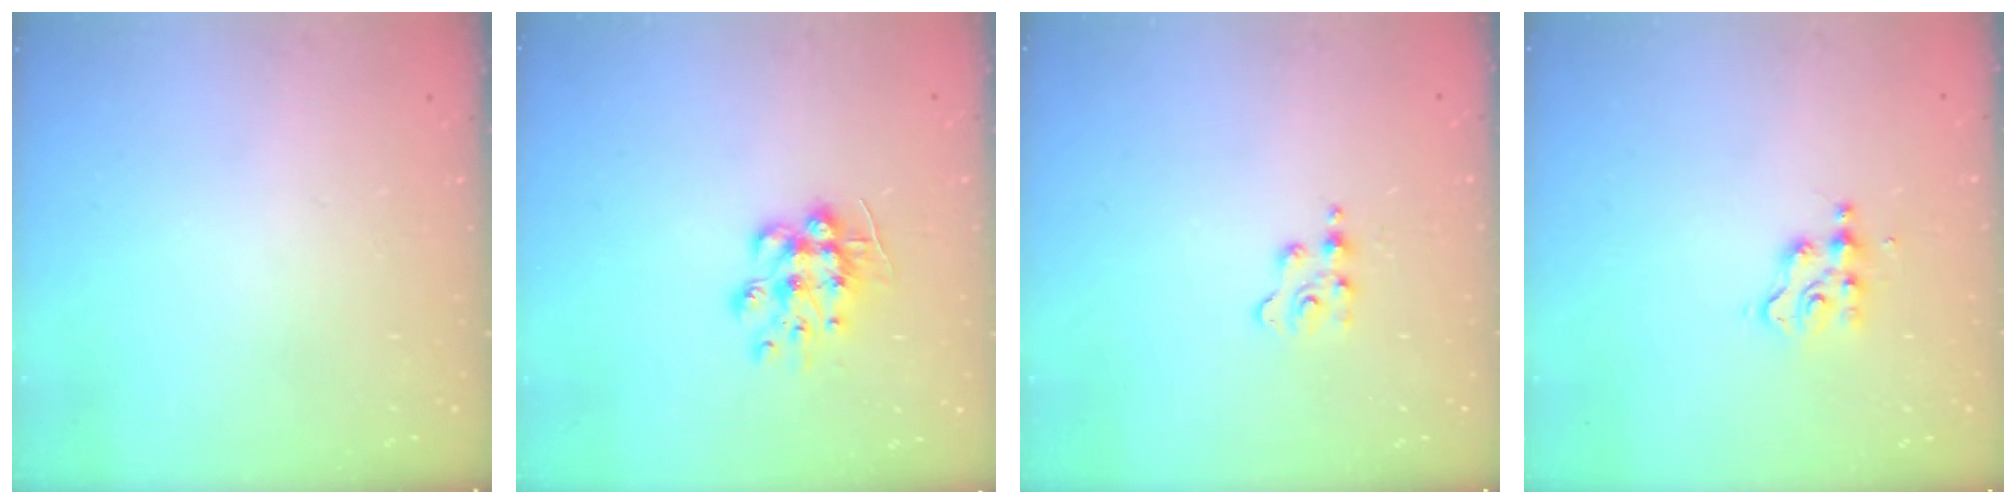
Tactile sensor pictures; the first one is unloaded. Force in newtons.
{"total": 9.8, "press": 9.8, "slide": 0.5}
{"total": 3.0, "press": 3.0, "slide": 0.5}
{"total": 3.1, "press": 3.1, "slide": 0.1}